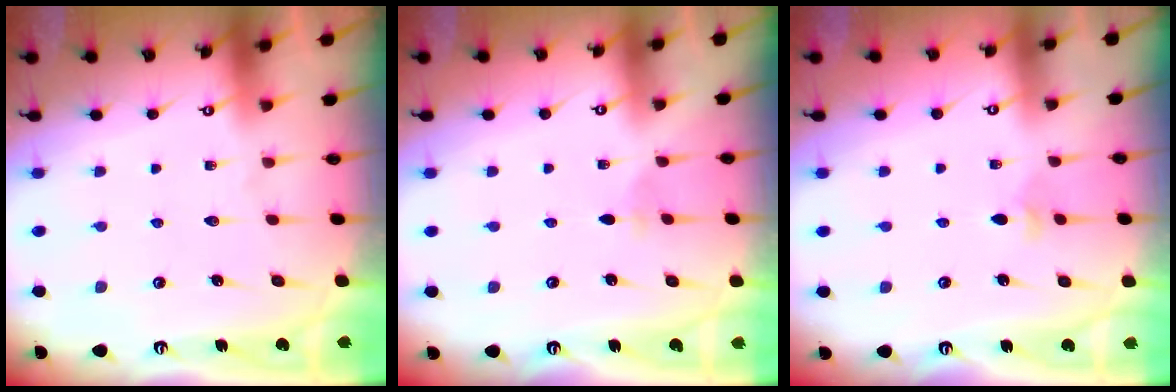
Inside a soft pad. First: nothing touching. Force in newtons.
{"total": 1.6, "press": 1.6, "slide": 0.4}
{"total": 3.7, "press": 3.5, "slide": 0.9}